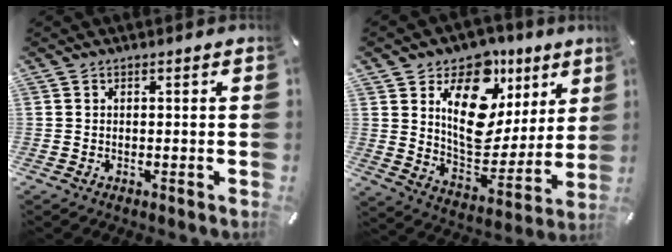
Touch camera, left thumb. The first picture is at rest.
{"total": 17.3, "force": [7.5, 11.6, 10.5], "torque": [-0.153, -0.043, 0.135]}